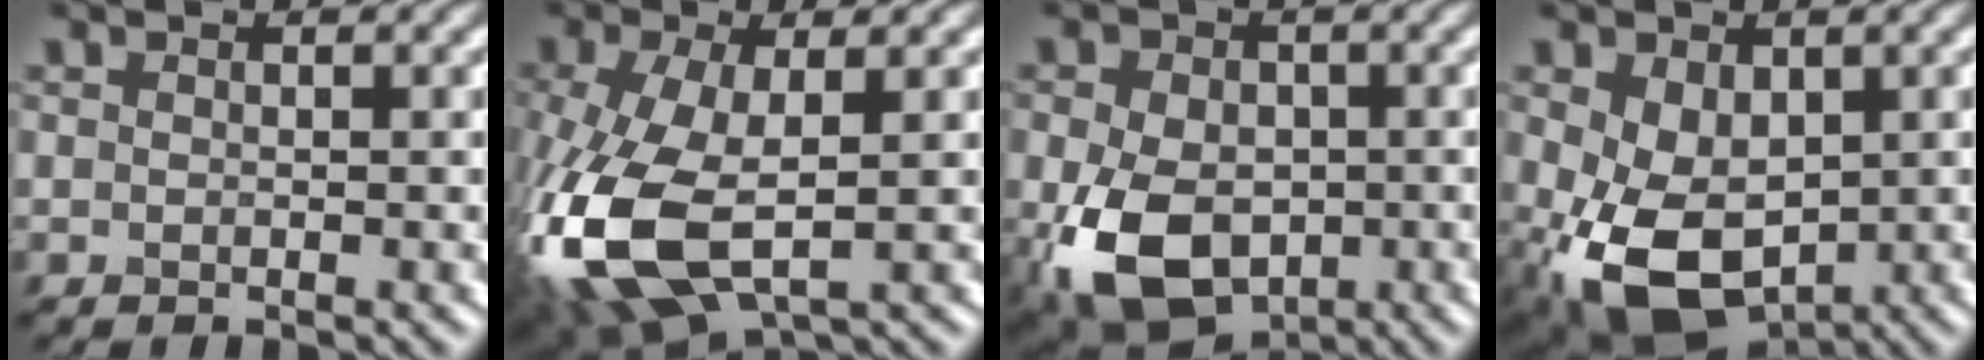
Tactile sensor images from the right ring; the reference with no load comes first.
{"total": 11.2, "force": [-2.7, 5.8, 9.1], "torque": [-0.243, -0.028, -0.045]}
{"total": 10.6, "force": [-3.1, 7.2, 7.1], "torque": [-0.161, -0.035, -0.058]}
{"total": 8.7, "force": [-1.8, 5.9, 6.1], "torque": [-0.141, -0.032, -0.024]}